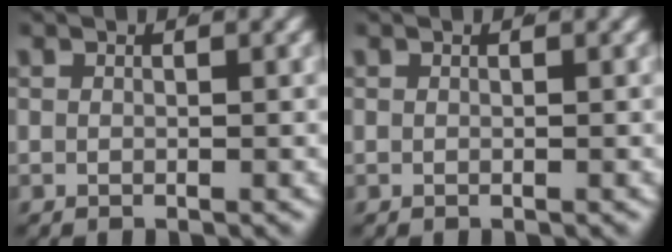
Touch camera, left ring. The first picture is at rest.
{"total": 0.0}